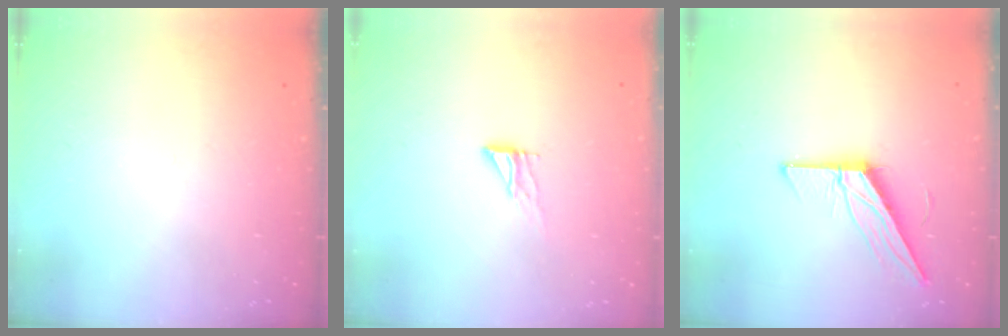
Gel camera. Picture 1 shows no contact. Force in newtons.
{"total": 6.3, "press": 6.3, "slide": 0.6}
{"total": 11.5, "press": 11.5, "slide": 0.2}